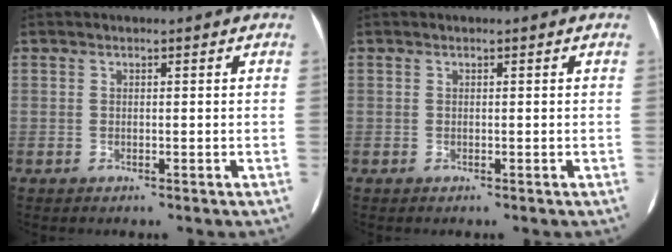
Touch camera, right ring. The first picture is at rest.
{"total": 0.0}